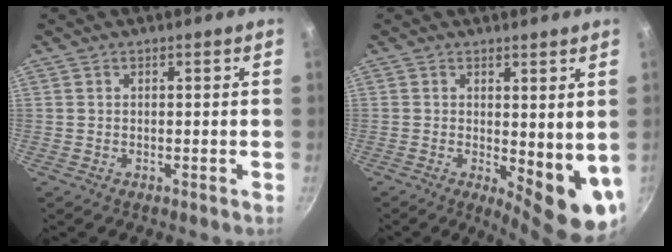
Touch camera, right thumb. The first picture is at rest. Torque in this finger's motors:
{"motor_torque": [0.17, 1.10, 0.01, -0.07, 0.28]}